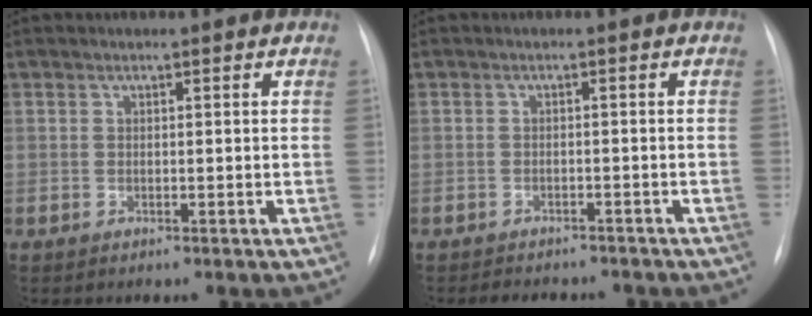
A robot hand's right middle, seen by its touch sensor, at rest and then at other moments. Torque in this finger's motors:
{"motor_torque": [0.36, -0.54, -0.04, 0.00]}